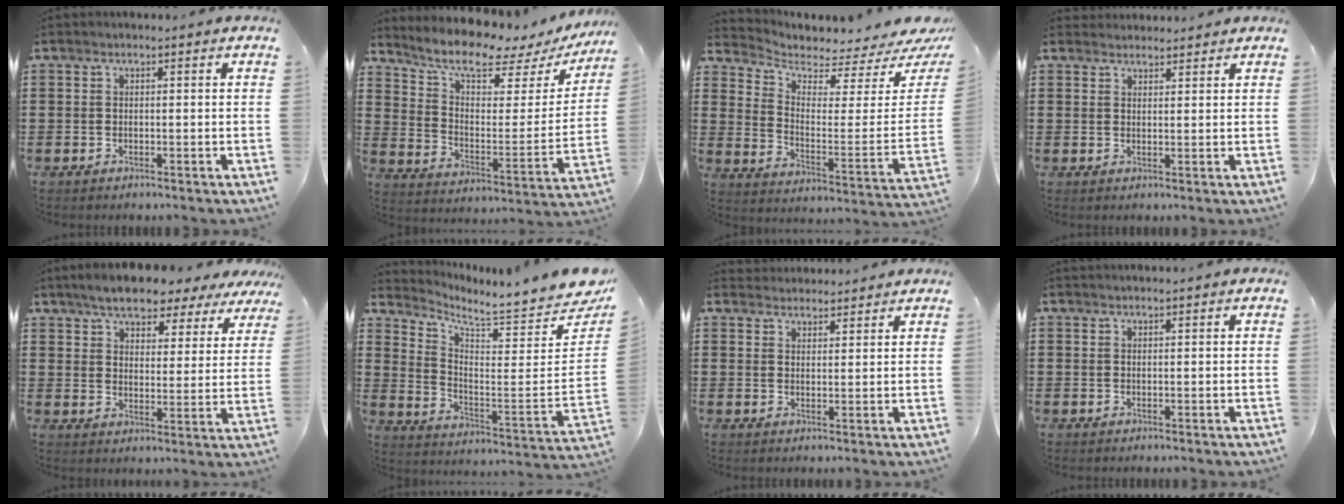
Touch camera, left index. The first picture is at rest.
{"total": 8.5, "force": [7.2, 1.8, 4.1], "torque": [-0.099, -0.057, 0.117]}
{"total": 3.3, "force": [3.0, 1.0, 1.0], "torque": [-0.044, -0.039, 0.047]}
{"total": 2.1, "force": [2.1, 0.4, -0.1], "torque": [-0.004, -0.002, 0.042]}
{"total": 6.1, "force": [5.7, 1.3, 1.8], "torque": [-0.063, -0.020, 0.100]}
{"total": 5.8, "force": [5.5, -0.2, 1.8], "torque": [-0.061, -0.067, 0.087]}
{"total": 2.5, "force": [2.5, 0.3, -0.4], "torque": [0.001, -0.006, 0.048]}
{"total": 0.5, "force": [0.5, 0.1, 0.1], "torque": [-0.003, -0.001, 0.011]}